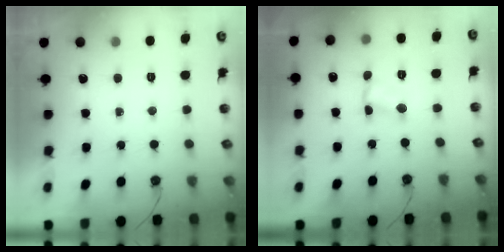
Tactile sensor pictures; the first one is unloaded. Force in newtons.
{"total": 2.1, "press": 2.1, "slide": 0.3}